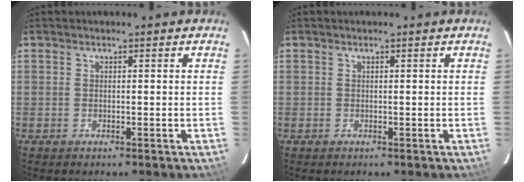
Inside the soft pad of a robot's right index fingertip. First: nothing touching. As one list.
[{"total": 0.0}]